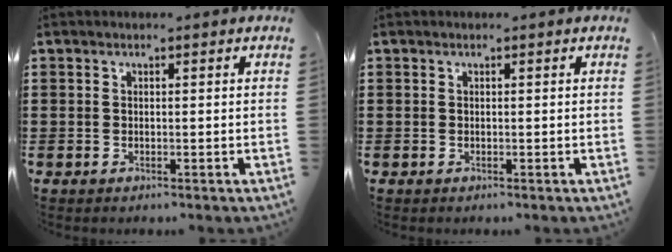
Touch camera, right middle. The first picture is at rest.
{"total": 0.0}